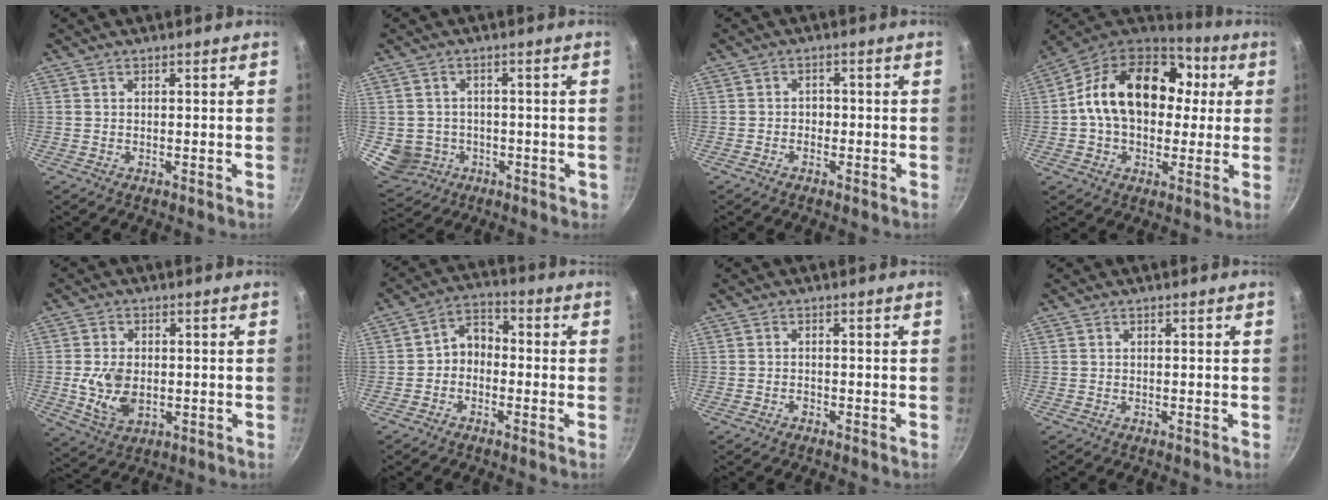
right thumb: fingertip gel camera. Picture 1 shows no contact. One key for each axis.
{"total": 7.5, "fx": -1.5, "fy": 6.9, "fz": 2.7, "tx": -0.027, "ty": 0.014, "tz": 0.000}
{"total": 1.9, "fx": -0.7, "fy": 1.5, "fz": 1.0, "tx": -0.005, "ty": 0.005, "tz": -0.011}
{"total": 22.5, "fx": 3.5, "fy": 15.7, "fz": 15.7, "tx": -0.238, "ty": 0.031, "tz": 0.047}
{"total": 8.7, "fx": -0.5, "fy": 5.9, "fz": 6.4, "tx": -0.116, "ty": -0.008, "tz": -0.002}
{"total": 5.6, "fx": -1.0, "fy": 4.3, "fz": 3.5, "tx": -0.032, "ty": 0.027, "tz": -0.030}
{"total": 0.7, "fx": -0.6, "fy": 0.2, "fz": 0.3, "tx": -0.010, "ty": 0.007, "tz": -0.011}
{"total": 0.0}